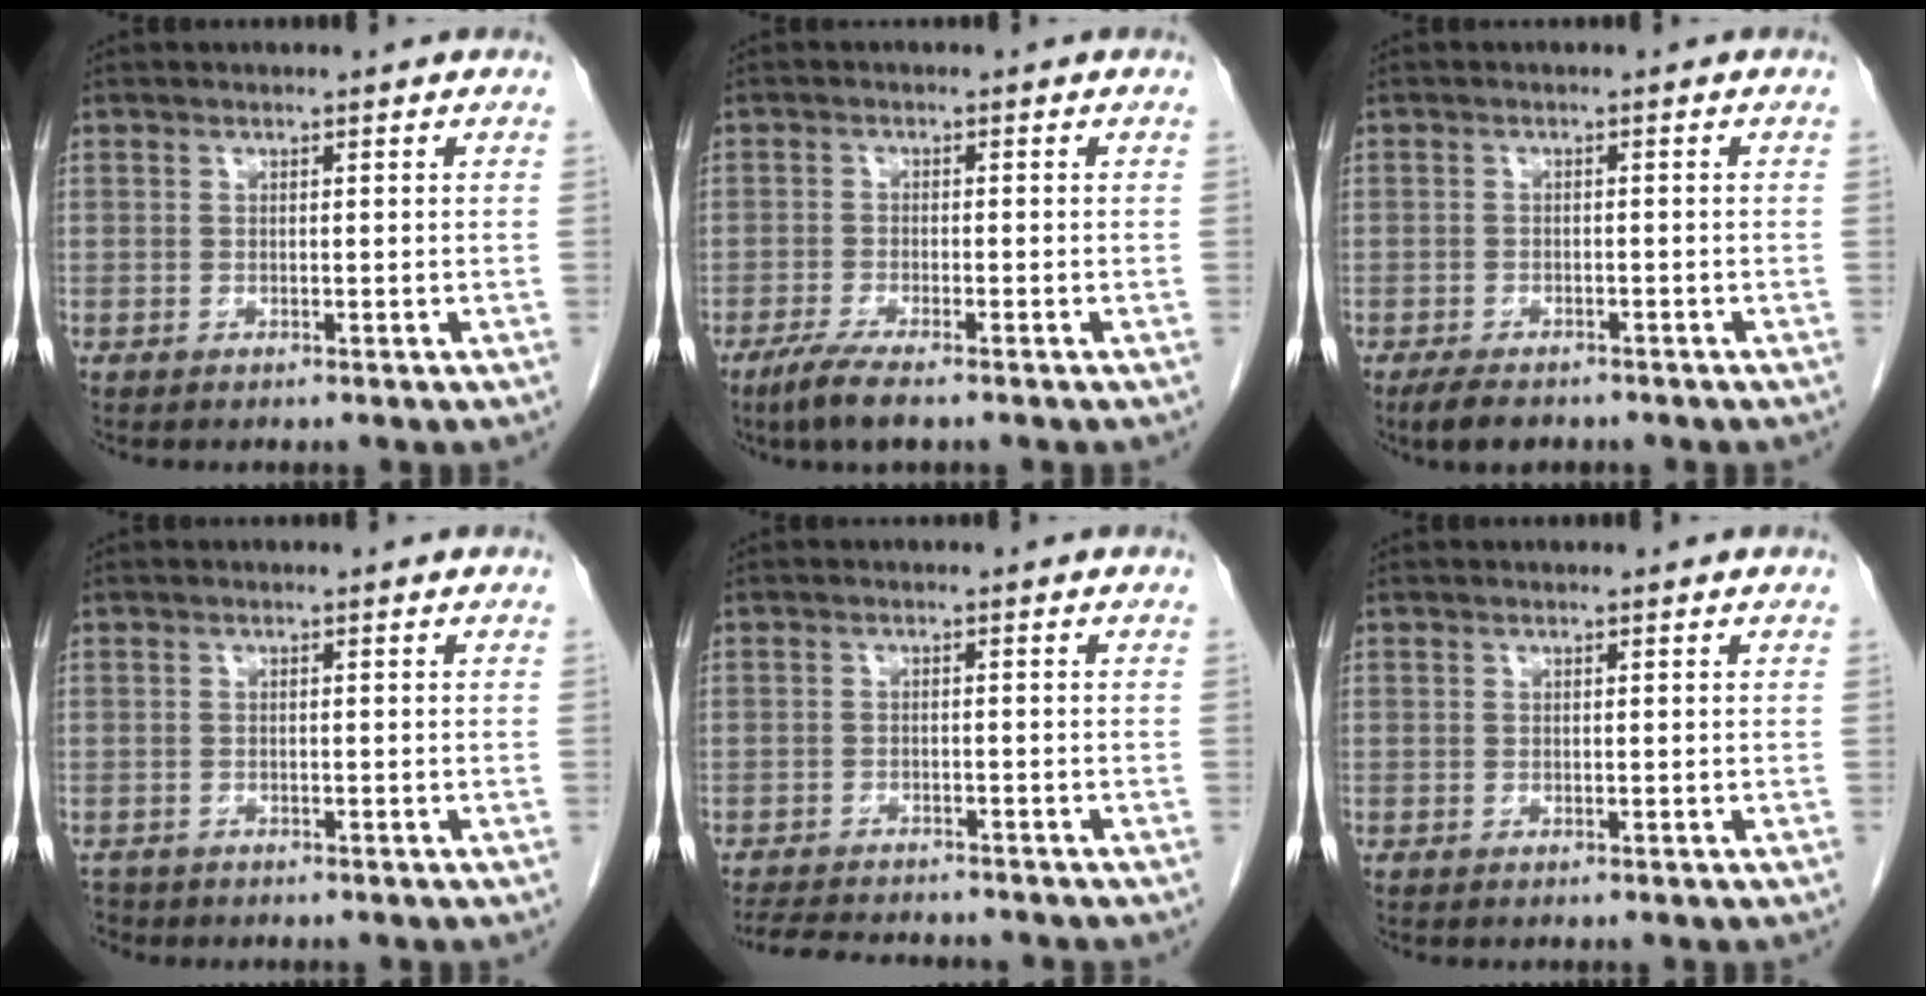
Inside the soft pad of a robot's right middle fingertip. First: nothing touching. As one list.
[{"total": 4.8, "force": [-3.3, 0.5, 3.3], "torque": [-0.069, -0.013, -0.059]}, {"total": 4.3, "force": [-3.4, 1.7, 2.1], "torque": [-0.041, -0.009, -0.050]}, {"total": 2.1, "force": [-1.8, 1.0, -0.1], "torque": [-0.004, -0.002, -0.032]}, {"total": 9.7, "force": [-8.9, 2.0, 3.4], "torque": [-0.064, -0.009, -0.126]}, {"total": 0.0}]